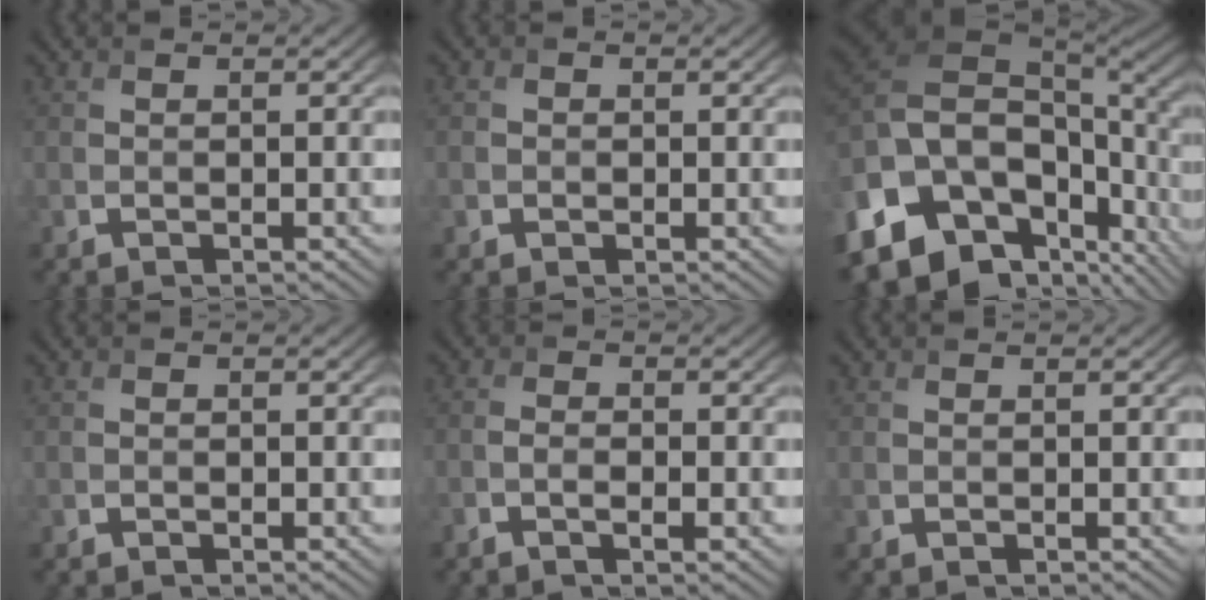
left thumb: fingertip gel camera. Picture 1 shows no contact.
{"total": 1.2, "force": [-0.1, 1.1, 0.3], "torque": [-0.001, 0.003, -0.003]}
{"total": 19.0, "force": [-1.4, 12.8, 14.0], "torque": [-0.289, -0.043, 0.024]}
{"total": 0.0}
{"total": 1.9, "force": [-0.4, 0.5, 1.7], "torque": [-0.039, 0.002, -0.008]}
{"total": 0.0}